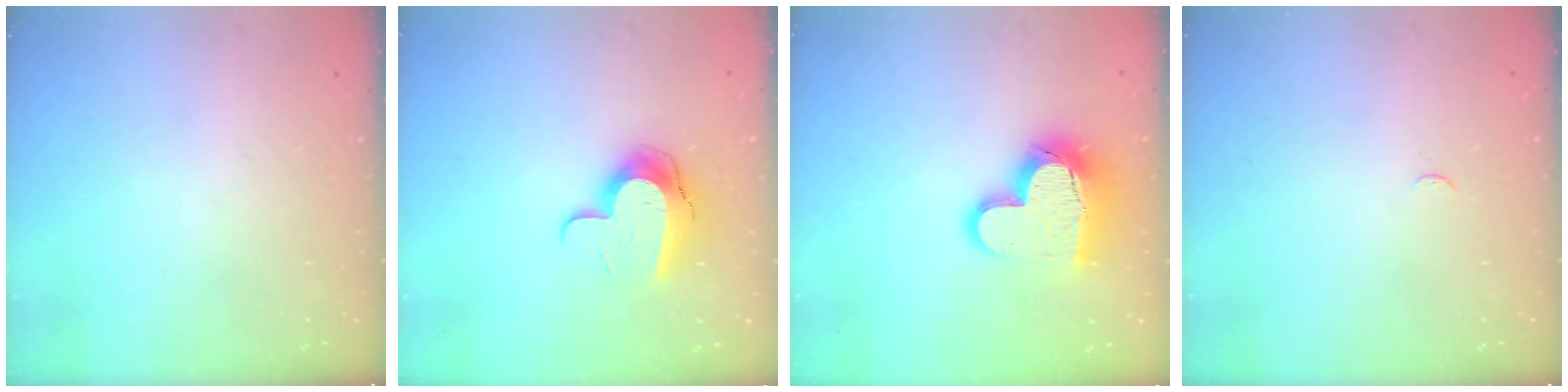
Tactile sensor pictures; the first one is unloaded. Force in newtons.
{"total": 11.1, "press": 11.1, "slide": 0.9}
{"total": 14.9, "press": 14.9, "slide": 1.2}
{"total": 2.9, "press": 2.8, "slide": 0.4}